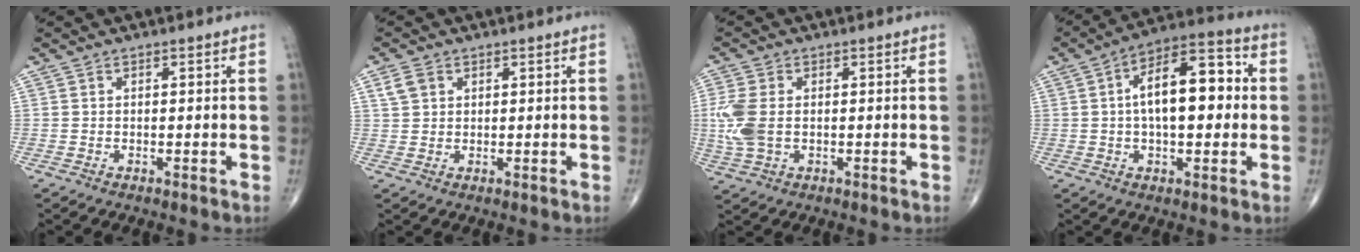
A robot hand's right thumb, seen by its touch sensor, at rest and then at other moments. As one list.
[{"total": 3.1, "force": [1.4, 2.3, 1.5], "torque": [-0.025, 0.001, 0.030]}, {"total": 7.2, "force": [-0.1, 4.5, 5.6], "torque": [-0.150, 0.002, 0.001]}, {"total": 15.2, "force": [1.3, 7.2, 13.3], "torque": [-0.187, 0.030, 0.012]}]